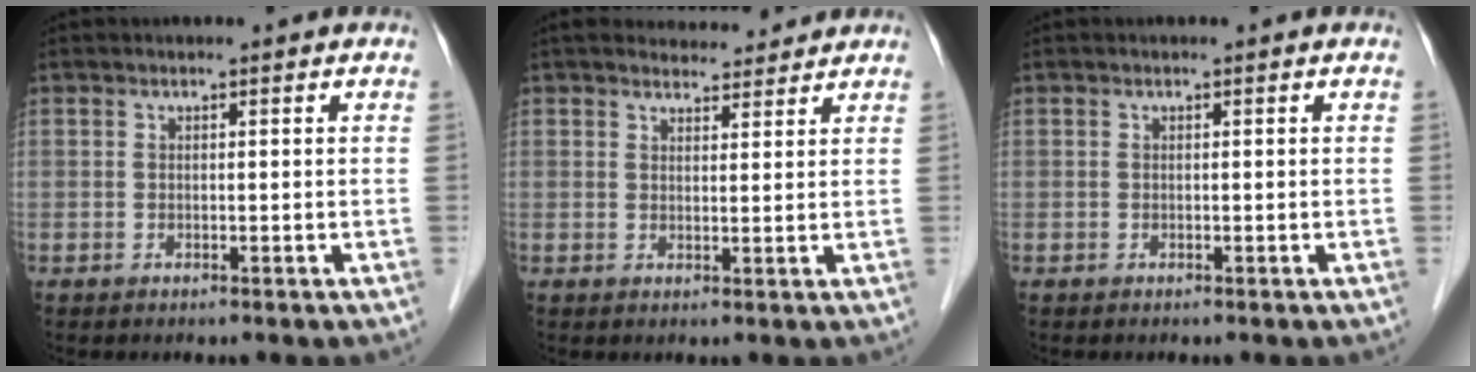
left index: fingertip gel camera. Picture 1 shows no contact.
{"total": 5.1, "force": [4.9, 1.2, 0.8], "torque": [-0.010, 0.013, 0.066]}
{"total": 0.0}